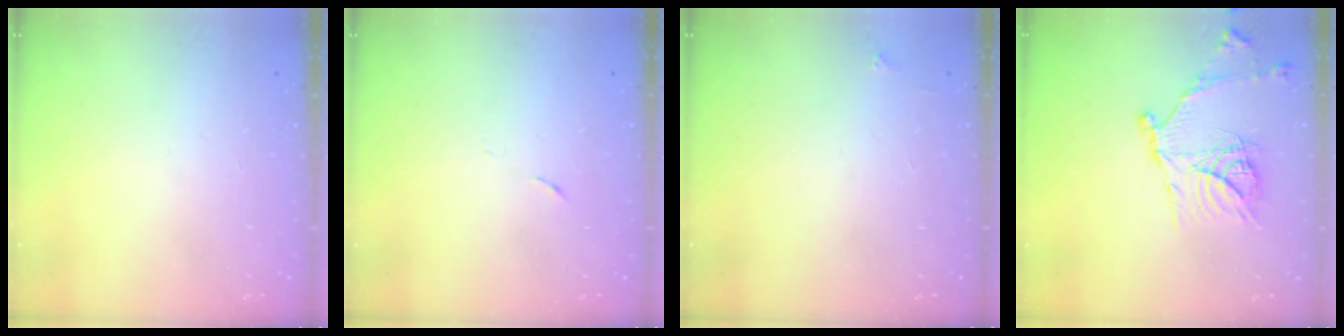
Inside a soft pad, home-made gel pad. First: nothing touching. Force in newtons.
{"total": 4.0, "press": 3.6, "slide": 1.7}
{"total": 2.0, "press": 2.0, "slide": 0.3}
{"total": 18.1, "press": 18.0, "slide": 1.7}